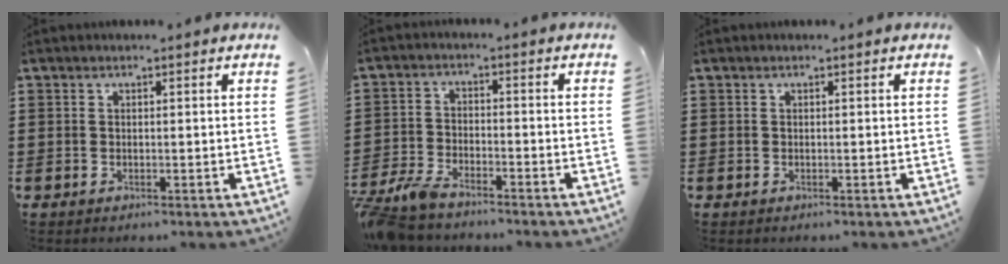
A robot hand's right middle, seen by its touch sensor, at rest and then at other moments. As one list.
[{"total": 5.0, "force": [-4.6, 0.8, 1.7], "torque": [-0.065, -0.008, -0.100]}, {"total": 0.0}]